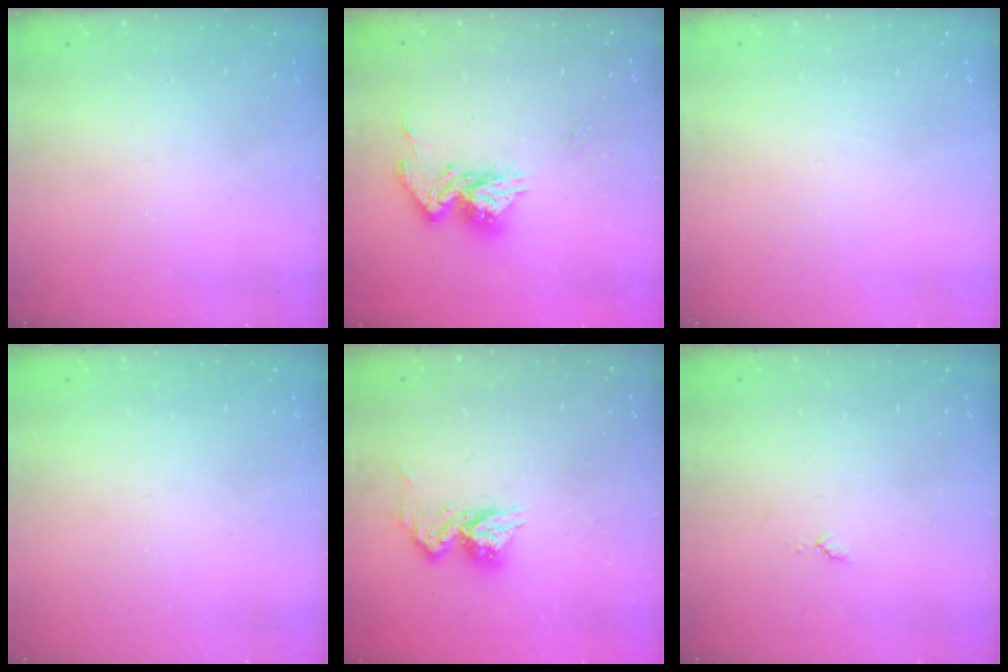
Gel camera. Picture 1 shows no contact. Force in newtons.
{"total": 13.6, "press": 13.5, "slide": 1.3}
{"total": 0.0}
{"total": 0.0}
{"total": 10.7, "press": 10.7, "slide": 1.0}
{"total": 3.6, "press": 3.6, "slide": 0.4}